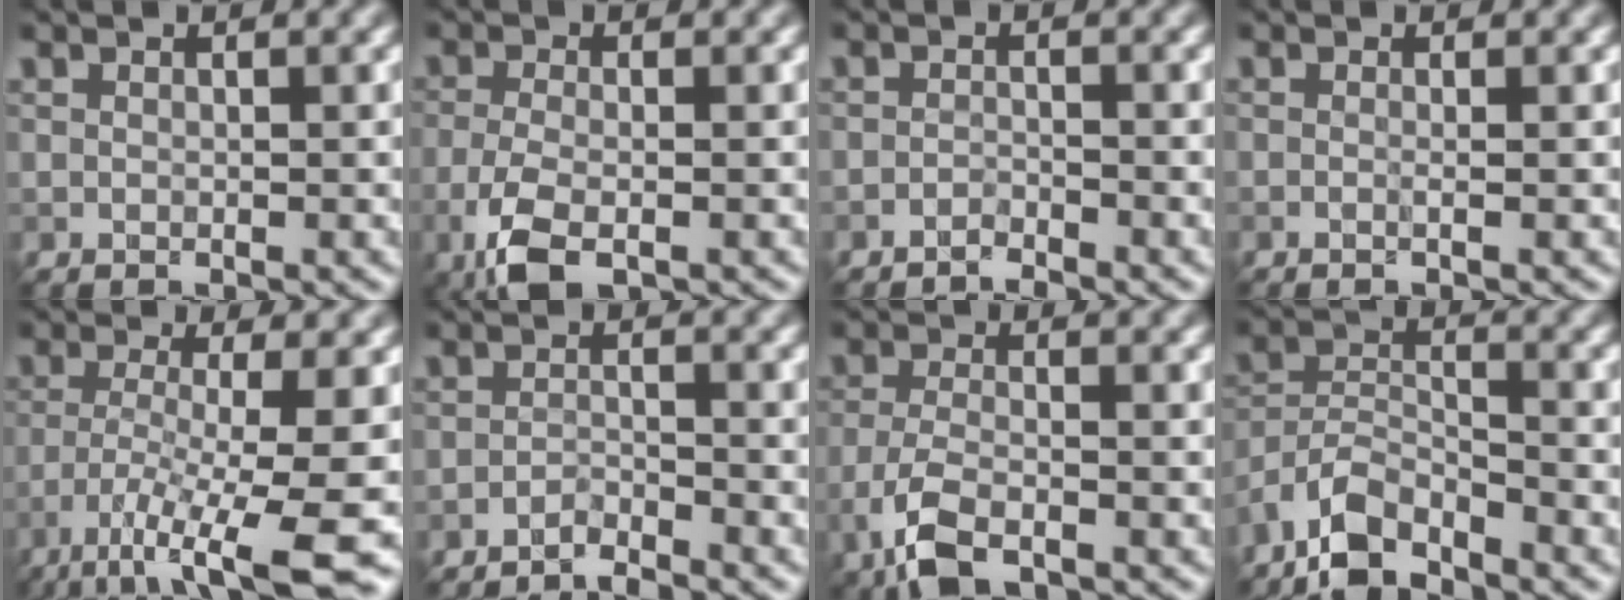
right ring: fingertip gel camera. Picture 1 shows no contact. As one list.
[{"total": 4.9, "force": [-2.5, 1.9, 3.7], "torque": [-0.092, -0.011, -0.055]}, {"total": 1.0, "force": [-1.0, 0.0, 0.2], "torque": [-0.001, 0.003, -0.021]}, {"total": 1.1, "force": [0.1, 0.4, 1.0], "torque": [-0.002, -0.010, -0.016]}, {"total": 8.9, "force": [-4.8, 1.6, 7.3], "torque": [-0.120, -0.017, -0.091]}, {"total": 1.6, "force": [-1.6, 0.1, 0.4], "torque": [-0.004, 0.004, -0.033]}, {"total": 4.8, "force": [-3.0, 1.9, 3.3], "torque": [-0.077, -0.009, -0.066]}, {"total": 5.3, "force": [-4.4, 1.8, 2.4], "torque": [-0.041, 0.001, -0.093]}]